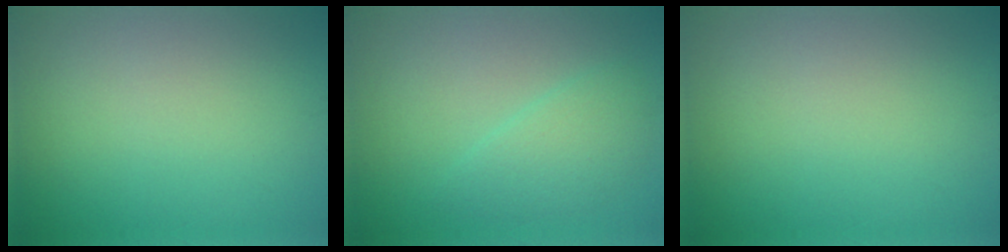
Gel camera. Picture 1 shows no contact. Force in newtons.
{"total": 2.5, "press": 2.5, "slide": 0.2}
{"total": 0.0}